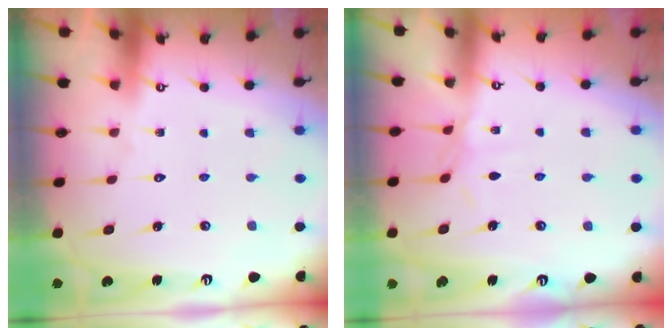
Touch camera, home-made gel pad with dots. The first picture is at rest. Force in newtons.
{"total": 2.9, "press": 2.9, "slide": 0.6}